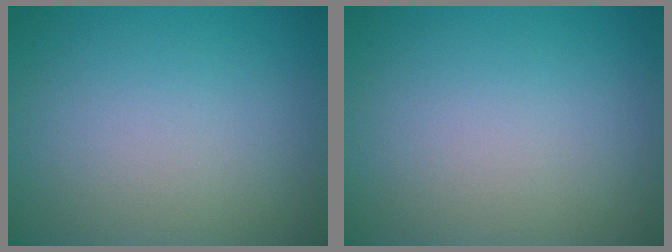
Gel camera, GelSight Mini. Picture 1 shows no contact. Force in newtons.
{"total": 0.0}